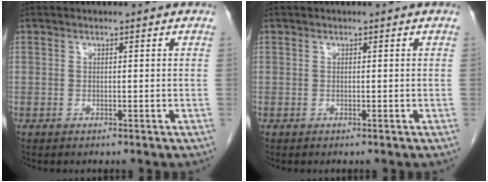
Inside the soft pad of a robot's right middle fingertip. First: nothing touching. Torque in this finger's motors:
{"motor_torque": [0.58, -0.44, 0.03, 0.00]}